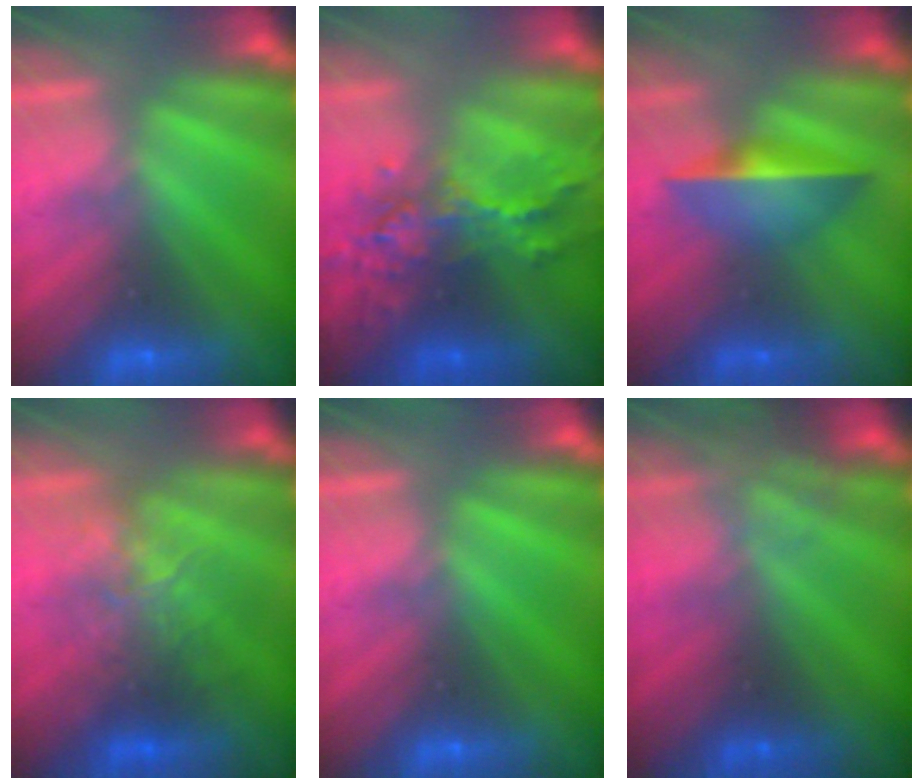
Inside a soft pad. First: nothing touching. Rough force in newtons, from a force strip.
{"total": 8.1}
{"total": 1.7}
{"total": 2.6}
{"total": 0.0}
{"total": 2.3}